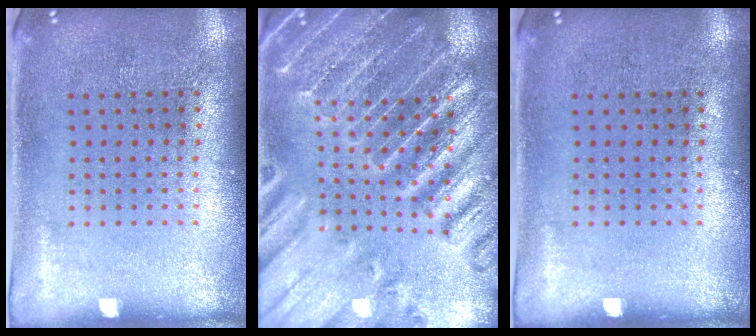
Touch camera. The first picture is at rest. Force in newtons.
{"total": 3.9, "press": 3.7, "slide": 1.1}
{"total": 0.0}